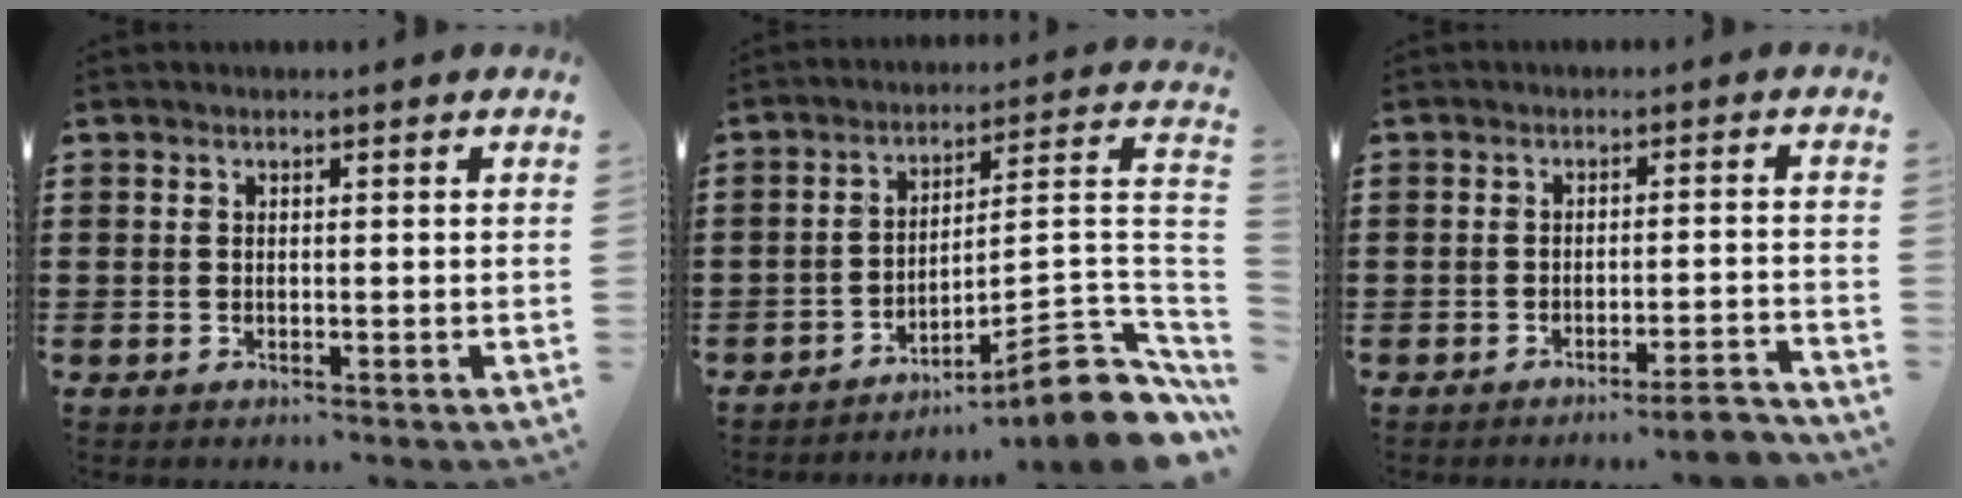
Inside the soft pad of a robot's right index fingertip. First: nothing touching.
{"total": 10.4, "force": [-6.8, 1.2, 7.7], "torque": [-0.099, 0.001, -0.129]}
{"total": 3.7, "force": [-3.2, -0.2, 1.9], "torque": [-0.031, -0.008, -0.060]}